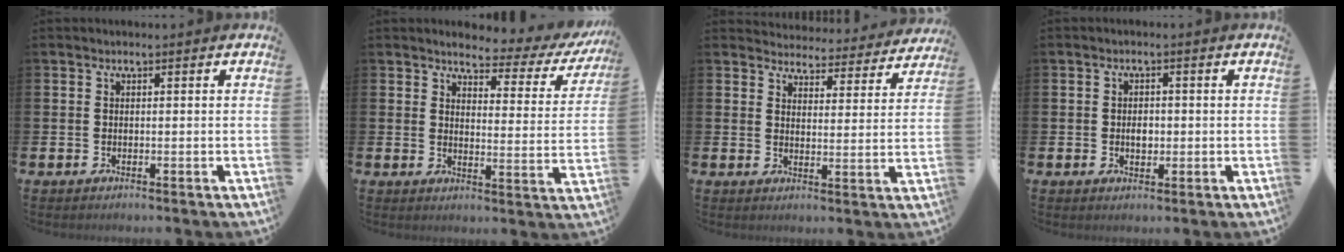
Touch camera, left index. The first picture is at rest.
{"total": 3.4, "force": [3.0, 1.2, 1.0], "torque": [-0.036, -0.025, 0.042]}
{"total": 4.2, "force": [4.1, 1.0, 0.1], "torque": [-0.013, -0.038, 0.067]}
{"total": 2.1, "force": [-0.1, 1.5, 1.5], "torque": [-0.014, 0.000, -0.007]}